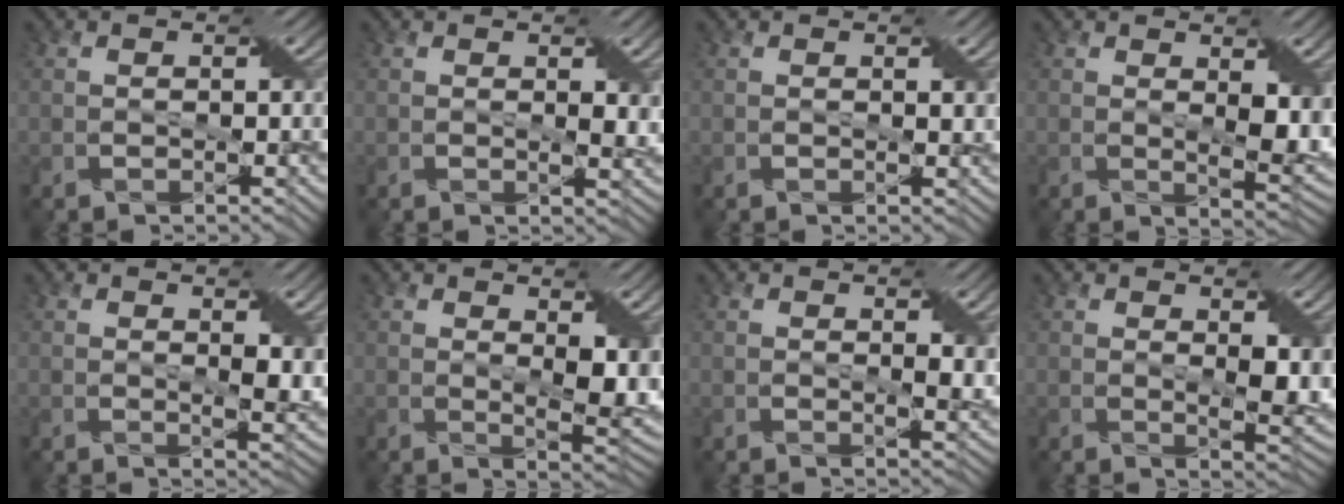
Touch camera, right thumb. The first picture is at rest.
{"total": 2.2, "force": [0.7, 0.8, 2.0], "torque": [-0.033, -0.005, 0.014]}
{"total": 0.8, "force": [0.4, 0.2, 0.7], "torque": [-0.008, -0.002, 0.006]}
{"total": 5.7, "force": [1.1, 2.5, 5.0], "torque": [-0.086, -0.012, 0.026]}
{"total": 3.7, "force": [1.0, 1.4, 3.2], "torque": [-0.055, -0.005, 0.020]}
{"total": 6.3, "force": [1.3, 2.8, 5.5], "torque": [-0.093, -0.011, 0.029]}
{"total": 2.5, "force": [0.8, 0.9, 2.3], "torque": [-0.039, -0.004, 0.016]}
{"total": 5.0, "force": [1.1, 2.1, 4.3], "torque": [-0.074, -0.012, 0.024]}